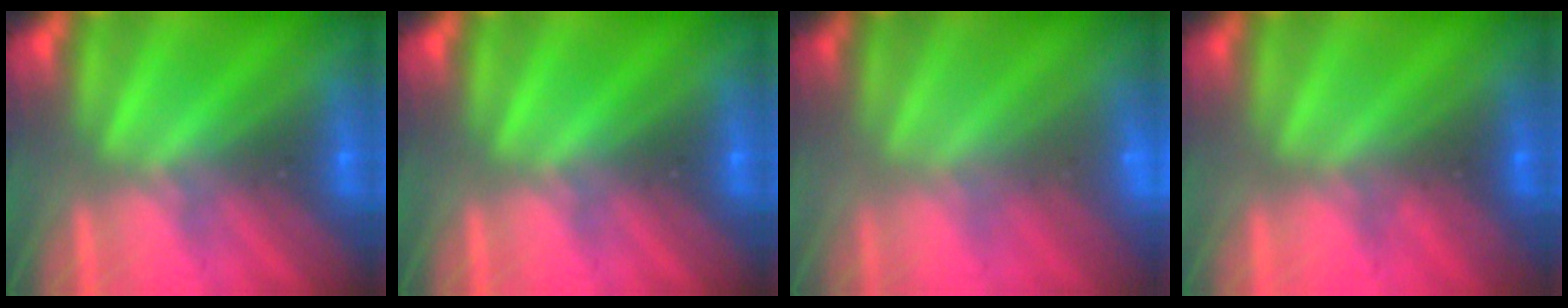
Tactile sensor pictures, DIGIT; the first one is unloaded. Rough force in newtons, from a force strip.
{"total": 0.0}
{"total": 3.1}
{"total": 4.9}